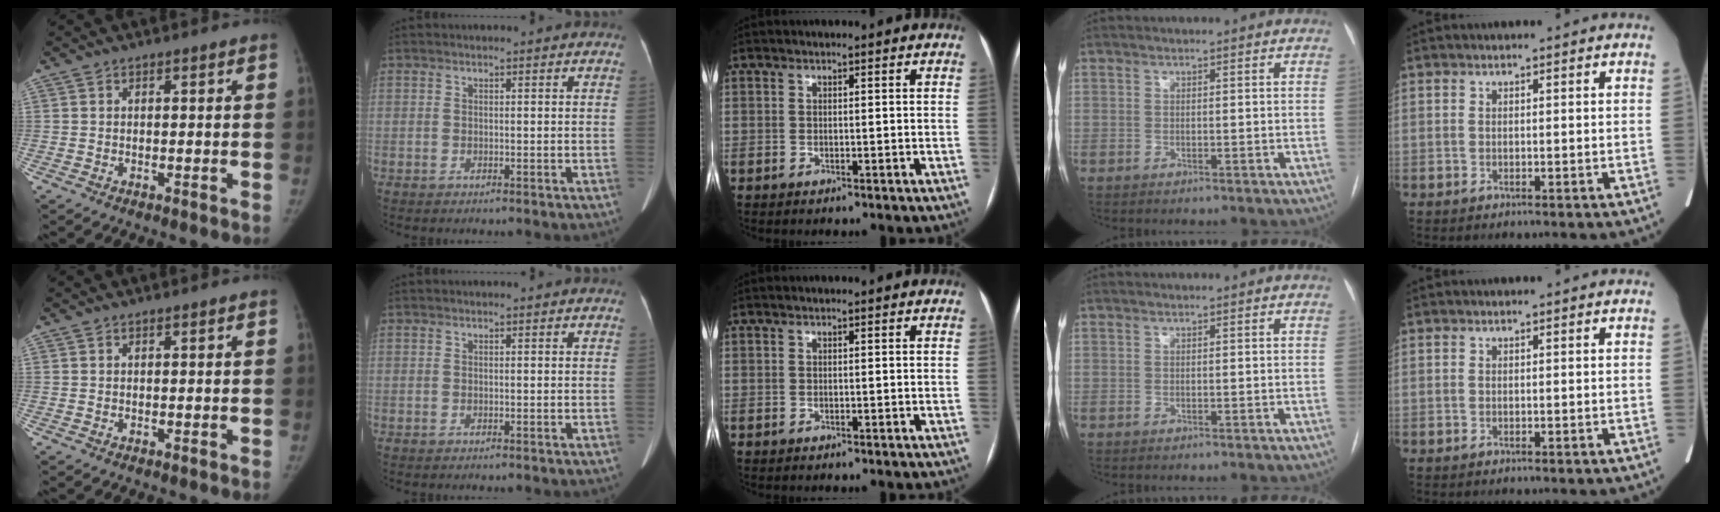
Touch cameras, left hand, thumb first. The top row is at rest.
{}